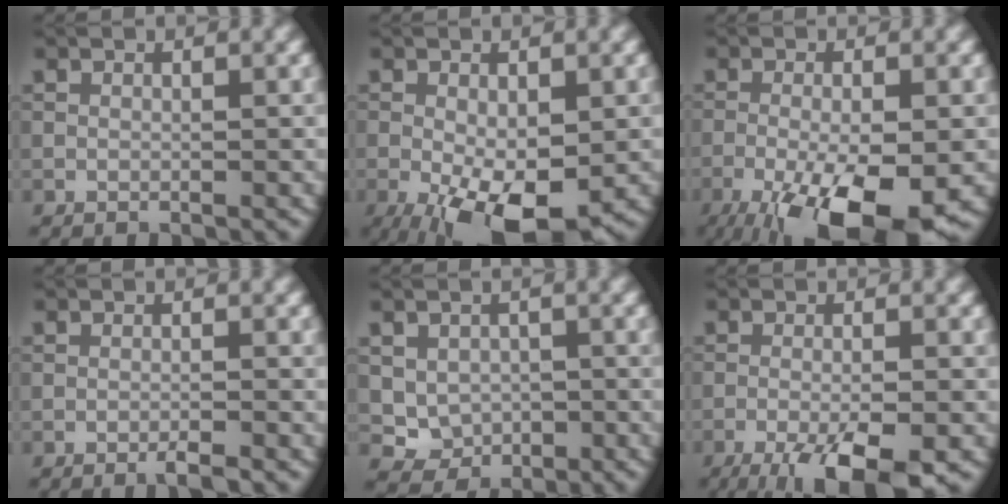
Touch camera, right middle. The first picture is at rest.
{"total": 8.7, "force": [-3.0, 3.7, 7.2], "torque": [-0.133, -0.025, -0.037]}
{"total": 12.2, "force": [-5.8, 3.9, 10.0], "torque": [-0.162, -0.024, -0.096]}
{"total": 1.3, "force": [-0.9, 0.1, 0.9], "torque": [-0.011, -0.001, -0.019]}
{"total": 3.1, "force": [-0.2, 2.7, 1.5], "torque": [-0.025, -0.012, 0.005]}
{"total": 7.7, "force": [-4.5, 1.9, 5.9], "torque": [-0.097, -0.014, -0.075]}